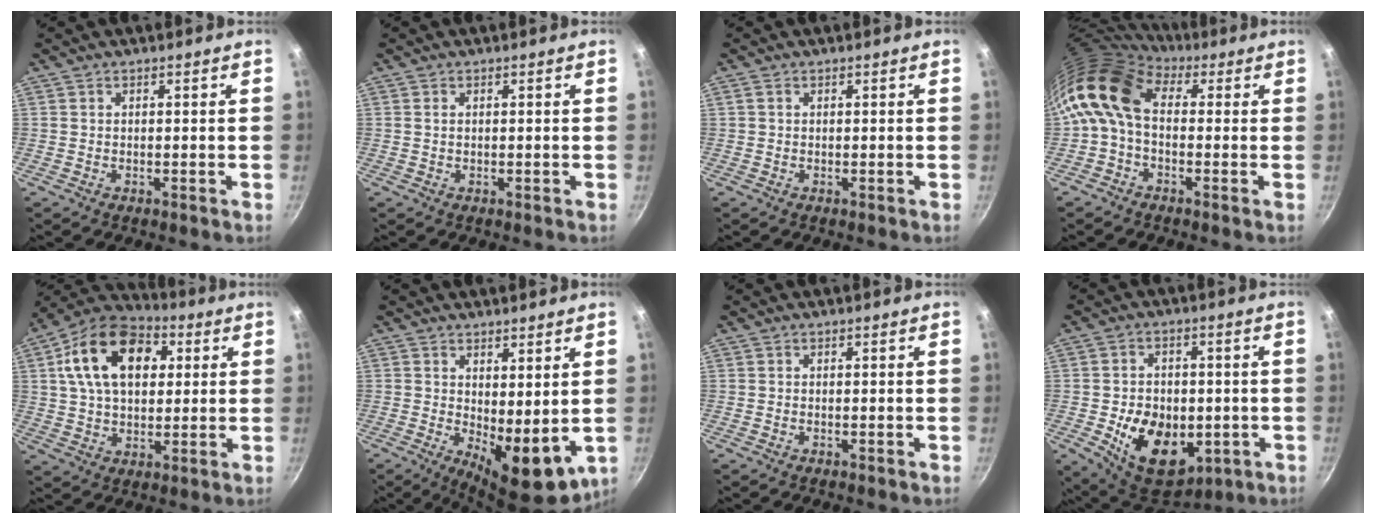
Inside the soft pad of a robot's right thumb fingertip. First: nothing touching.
{"total": 0.7, "force": [0.2, 0.4, 0.5], "torque": [-0.009, 0.002, 0.003]}
{"total": 0.7, "force": [0.2, 0.5, 0.3], "torque": [-0.006, 0.003, 0.003]}
{"total": 11.1, "force": [0.3, 7.5, 8.2], "torque": [-0.153, 0.027, -0.015]}
{"total": 16.8, "force": [4.5, 11.1, 11.8], "torque": [-0.176, 0.015, 0.061]}
{"total": 8.8, "force": [0.7, 3.9, 7.9], "torque": [-0.095, -0.022, 0.020]}
{"total": 0.0}
{"total": 16.0, "force": [-3.5, 11.1, 11.0], "torque": [-0.139, -0.001, -0.037]}